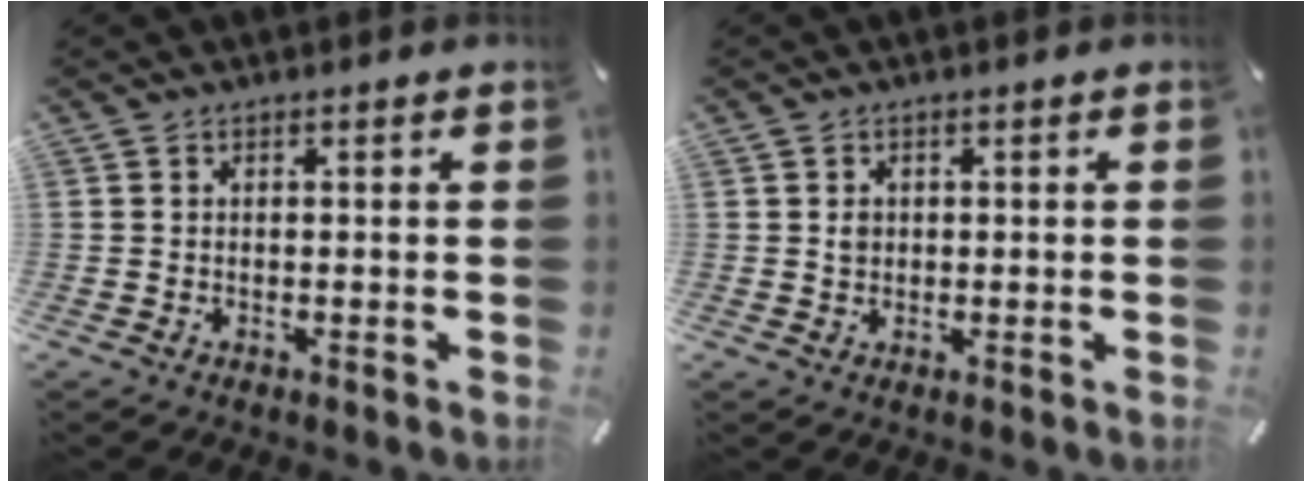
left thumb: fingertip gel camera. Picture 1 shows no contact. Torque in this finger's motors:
{"motor_torque": [0.22, 0.22, 0.13, -0.20, -0.01]}